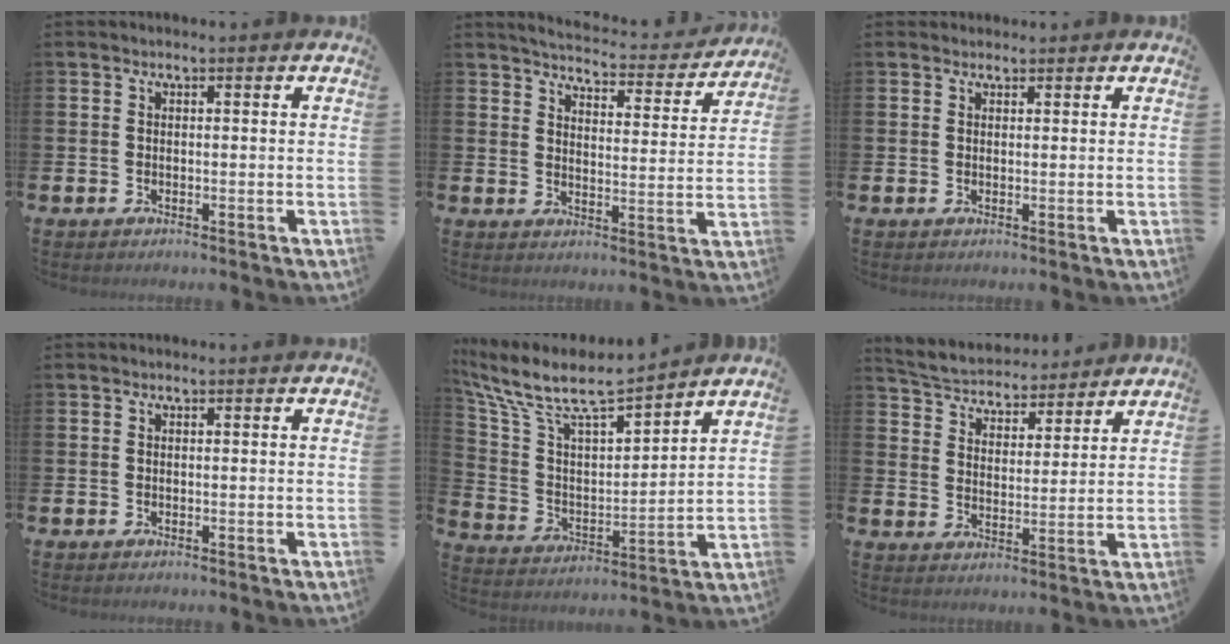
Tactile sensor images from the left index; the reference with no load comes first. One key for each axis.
{"total": 4.5, "fx": 4.3, "fy": 0.5, "fz": 0.9, "tx": -0.033, "ty": -0.039, "tz": 0.069}
{"total": 1.1, "fx": 1.0, "fy": 0.5, "fz": 0.0, "tx": 0.008, "ty": 0.002, "tz": 0.018}
{"total": 0.0}
{"total": 8.6, "fx": 7.7, "fy": 1.7, "fz": 3.5, "tx": -0.111, "ty": -0.055, "tz": 0.127}
{"total": 4.7, "fx": 4.6, "fy": 1.2, "fz": 0.1, "tx": -0.033, "ty": -0.036, "tz": 0.077}